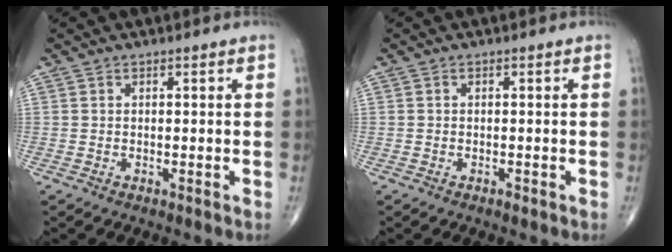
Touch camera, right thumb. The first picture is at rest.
{"total": 0.7, "force": [-0.4, 0.3, 0.5], "torque": [-0.009, -0.001, -0.009]}